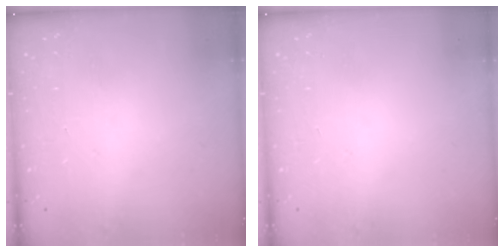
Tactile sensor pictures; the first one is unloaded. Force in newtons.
{"total": 0.0}